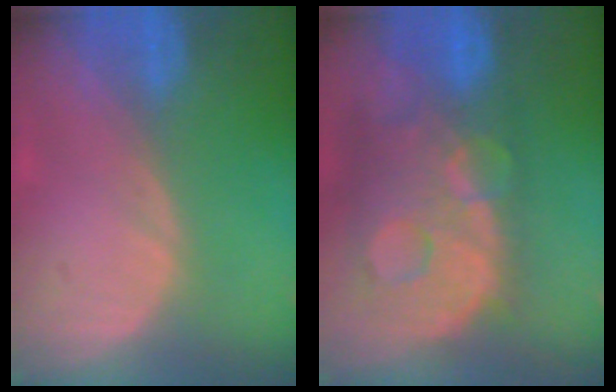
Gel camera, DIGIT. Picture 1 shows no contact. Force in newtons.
{"total": 13.8, "press": 11.2, "slide": 8.0}